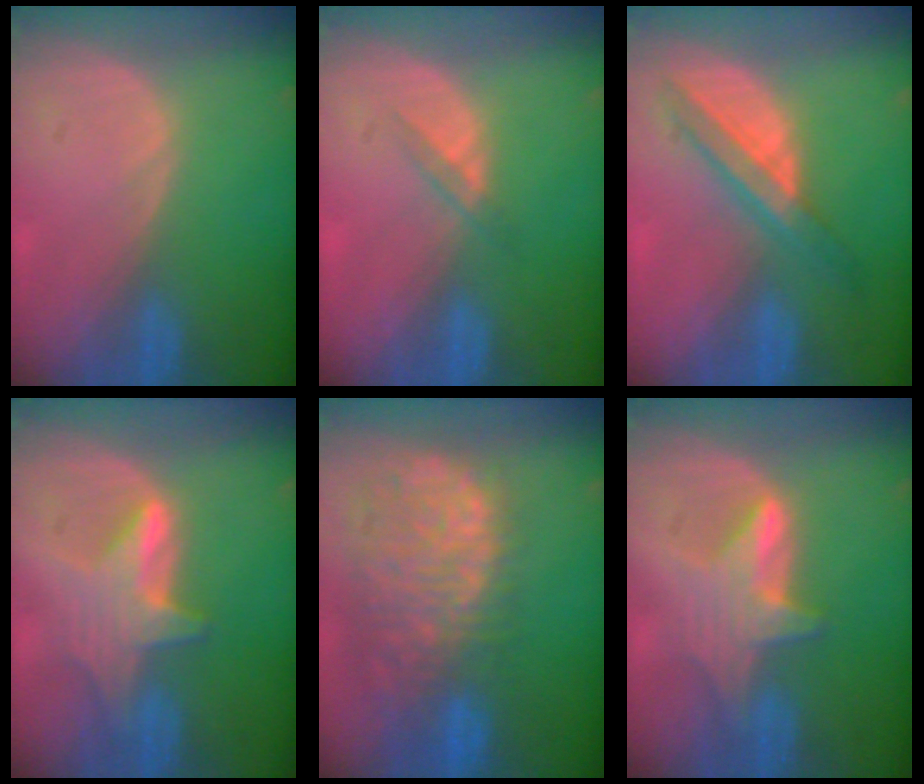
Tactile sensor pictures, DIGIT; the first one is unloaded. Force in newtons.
{"total": 1.9, "press": 1.7, "slide": 1.0}
{"total": 5.7, "press": 5.6, "slide": 1.4}
{"total": 6.3, "press": 6.1, "slide": 1.5}
{"total": 12.8, "press": 10.6, "slide": 7.1}
{"total": 6.0, "press": 5.9, "slide": 0.9}